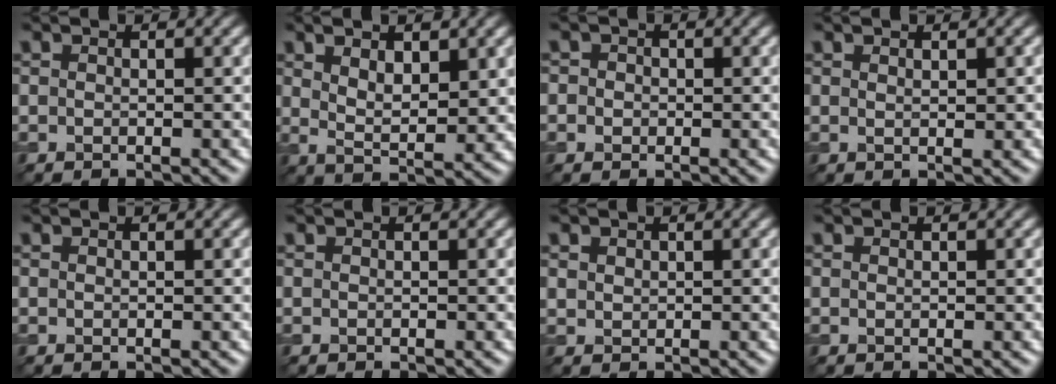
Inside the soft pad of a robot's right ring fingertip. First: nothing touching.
{"total": 5.4, "force": [2.5, 2.1, 4.3], "torque": [-0.080, -0.008, 0.046]}
{"total": 2.2, "force": [0.5, 1.9, 0.8], "torque": [0.008, 0.013, -0.013]}
{"total": 1.0, "force": [0.6, 0.2, 0.9], "torque": [-0.015, -0.001, 0.010]}
{"total": 0.0}
{"total": 0.0}
{"total": 0.9, "force": [0.5, 0.7, 0.2], "torque": [-0.004, -0.002, 0.013]}
{"total": 0.0}